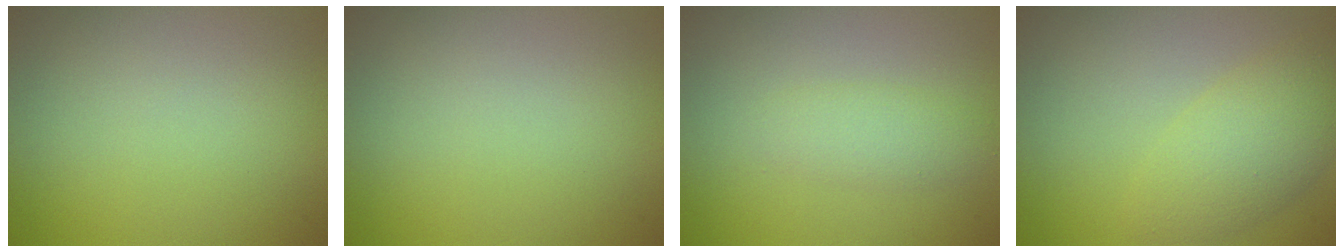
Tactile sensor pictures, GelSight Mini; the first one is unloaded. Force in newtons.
{"total": 0.0}
{"total": 1.8, "press": 1.8, "slide": 0.1}
{"total": 3.9, "press": 3.9, "slide": 0.1}